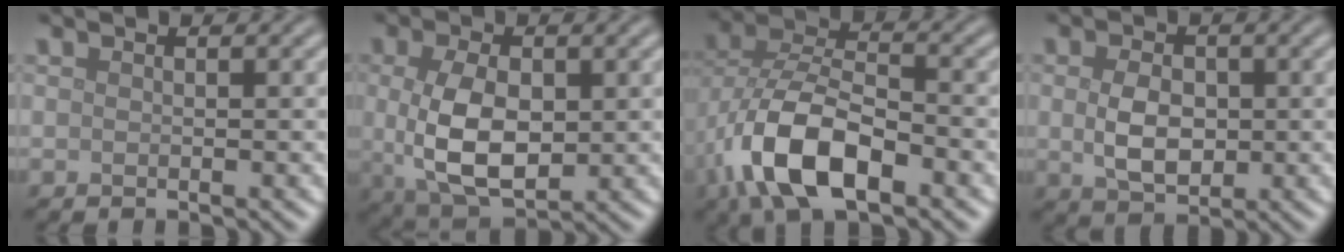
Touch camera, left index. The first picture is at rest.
{"total": 7.2, "force": [-0.1, 4.0, 6.0], "torque": [-0.129, -0.006, 0.003]}
{"total": 10.1, "force": [-4.2, 5.1, 7.6], "torque": [-0.160, -0.001, -0.084]}
{"total": 4.0, "force": [0.0, 2.7, 3.0], "torque": [-0.061, -0.002, 0.000]}